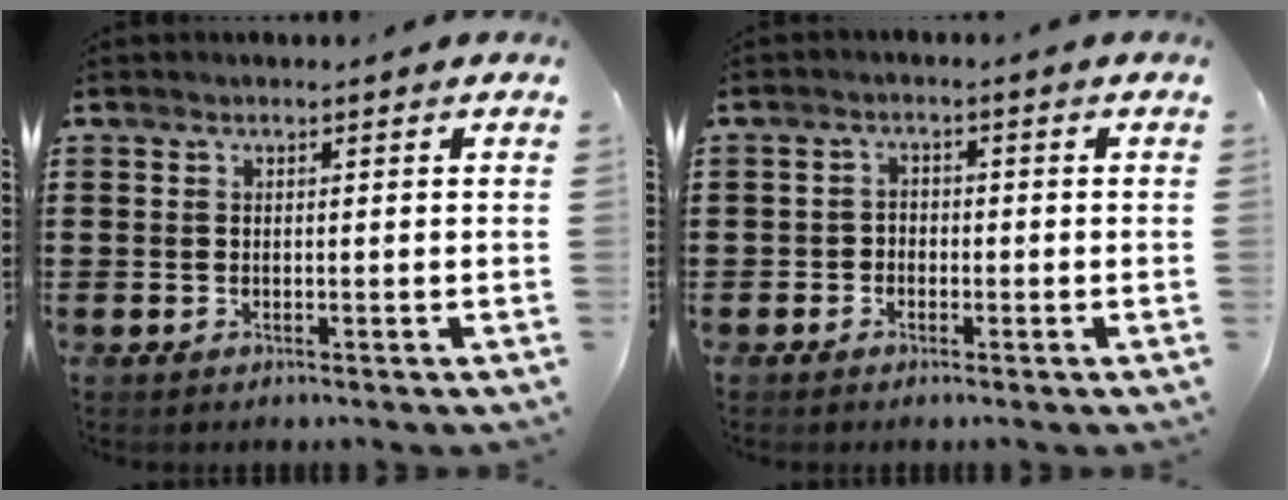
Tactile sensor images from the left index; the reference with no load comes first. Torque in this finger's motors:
{"motor_torque": [-0.08, 0.20, -0.08, -0.01]}